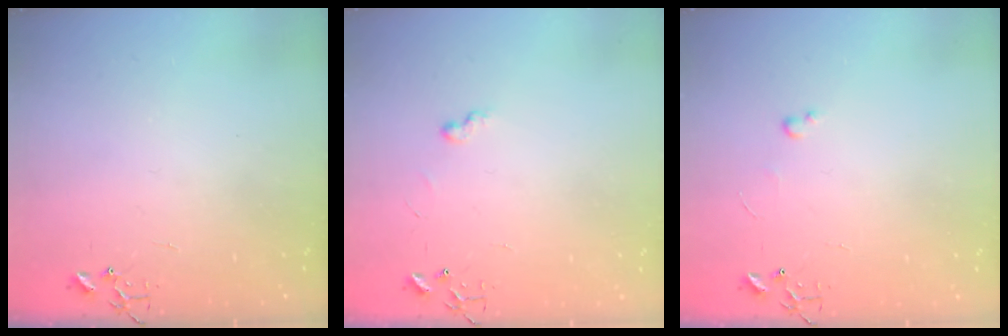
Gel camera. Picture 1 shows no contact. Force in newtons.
{"total": 5.2, "press": 5.2, "slide": 0.4}
{"total": 2.6, "press": 2.6, "slide": 0.4}